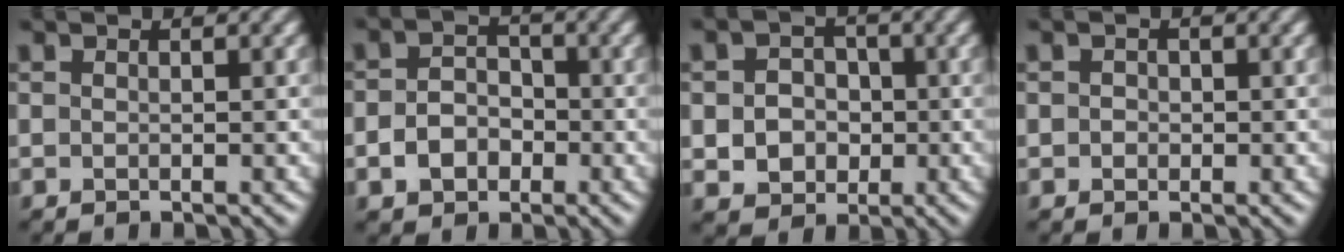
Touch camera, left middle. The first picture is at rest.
{"total": 3.3, "force": [-1.6, 2.3, 1.6], "torque": [-0.028, -0.001, -0.029]}
{"total": 4.1, "force": [-0.8, 3.5, 2.0], "torque": [-0.025, -0.005, -0.018]}
{"total": 0.7, "force": [-0.1, 0.7, 0.1], "torque": [0.004, -0.001, -0.003]}